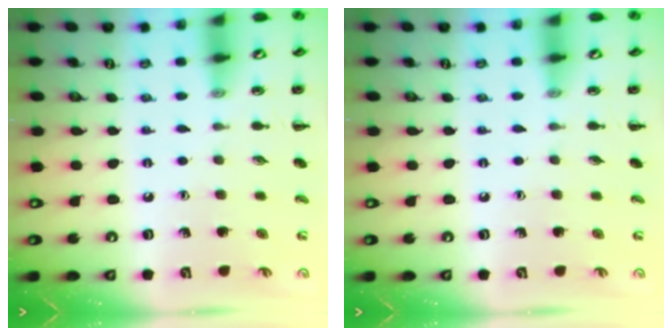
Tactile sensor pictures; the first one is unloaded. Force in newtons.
{"total": 0.0}